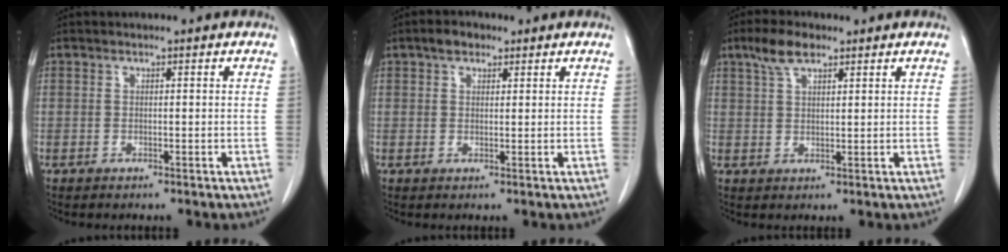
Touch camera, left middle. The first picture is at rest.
{"total": 2.6, "force": [1.7, 1.6, 1.2], "torque": [-0.023, 0.008, 0.027]}
{"total": 4.7, "force": [3.2, 1.8, 3.0], "torque": [-0.068, 0.012, 0.064]}